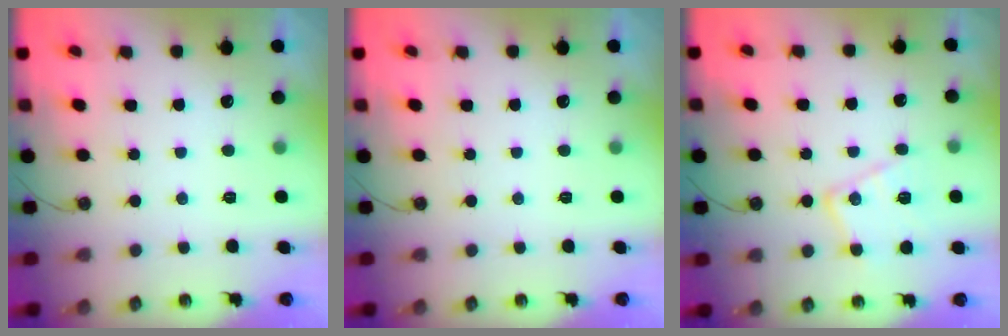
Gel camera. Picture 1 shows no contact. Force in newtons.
{"total": 0.0}
{"total": 13.6, "press": 13.5, "slide": 1.4}